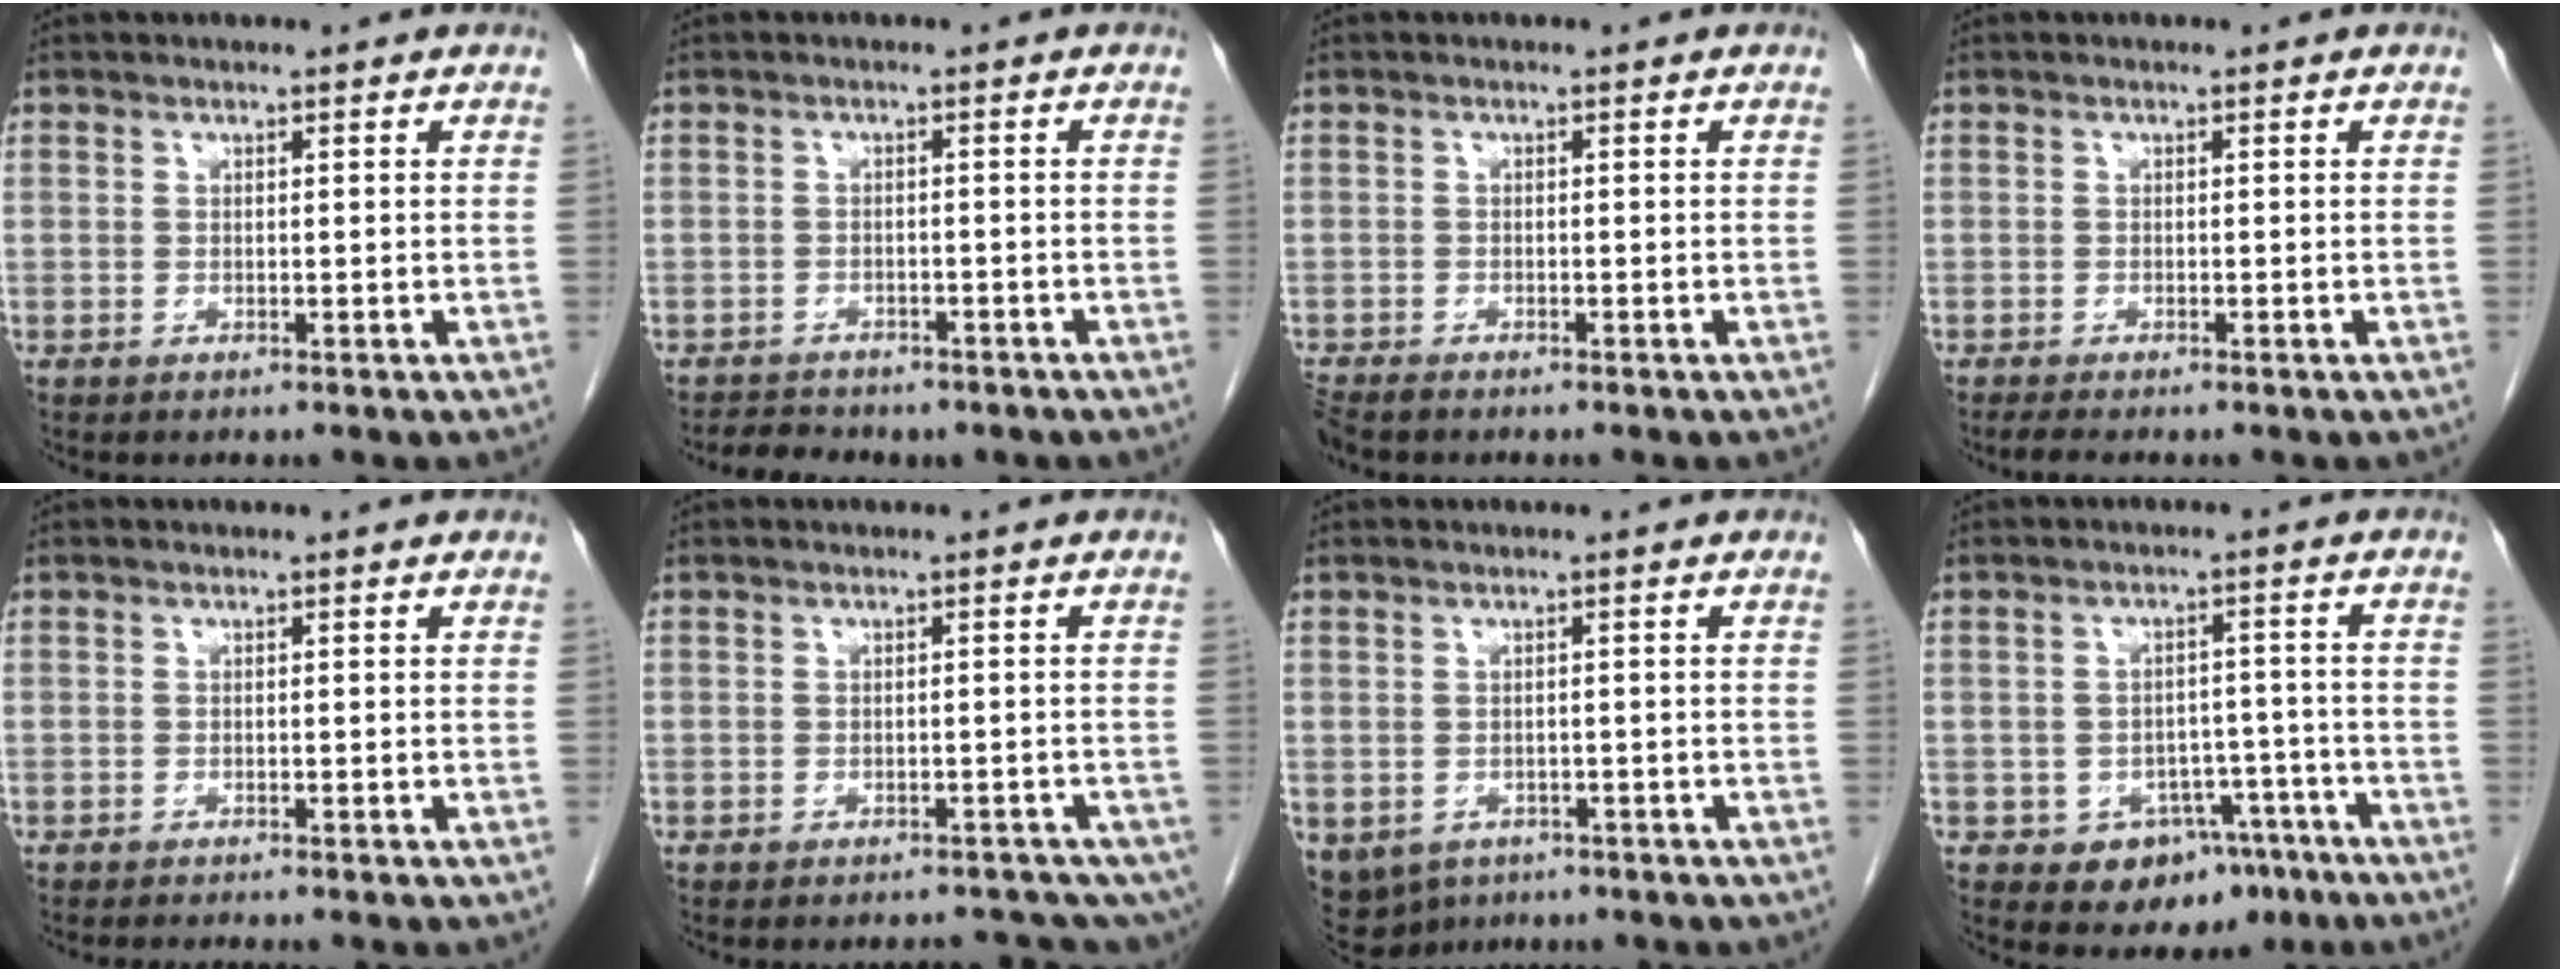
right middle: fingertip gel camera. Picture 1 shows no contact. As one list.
[{"total": 5.4, "force": [-4.5, 2.6, 1.5], "torque": [-0.030, 0.008, -0.051]}, {"total": 3.0, "force": [-2.6, 0.8, 1.3], "torque": [-0.025, -0.009, -0.045]}, {"total": 1.8, "force": [-1.5, 0.0, 1.0], "torque": [-0.022, -0.007, -0.024]}, {"total": 2.3, "force": [-2.1, 0.0, 0.9], "torque": [-0.014, -0.004, -0.028]}, {"total": 9.2, "force": [-6.9, 4.2, 4.4], "torque": [-0.063, 0.000, -0.073]}, {"total": 11.6, "force": [-5.9, 9.0, 4.4], "torque": [-0.126, -0.011, -0.069]}, {"total": 7.9, "force": [-4.6, 5.5, 3.3], "torque": [-0.030, 0.020, -0.055]}]